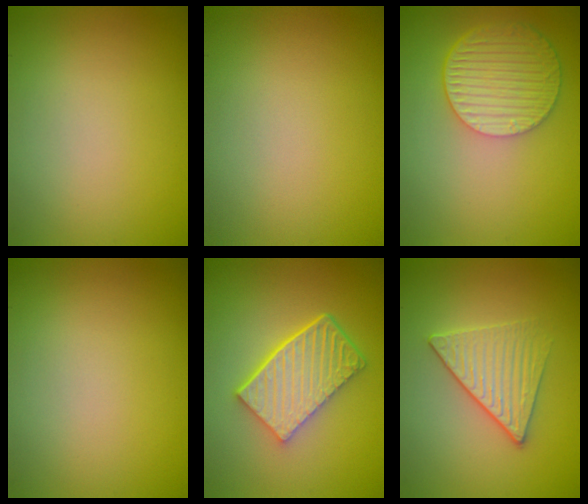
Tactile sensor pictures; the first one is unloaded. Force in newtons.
{"total": 0.0}
{"total": 6.2, "press": 4.6, "slide": 4.2}
{"total": 0.0}
{"total": 6.2, "press": 4.5, "slide": 4.2}
{"total": 3.3, "press": 3.0, "slide": 1.3}